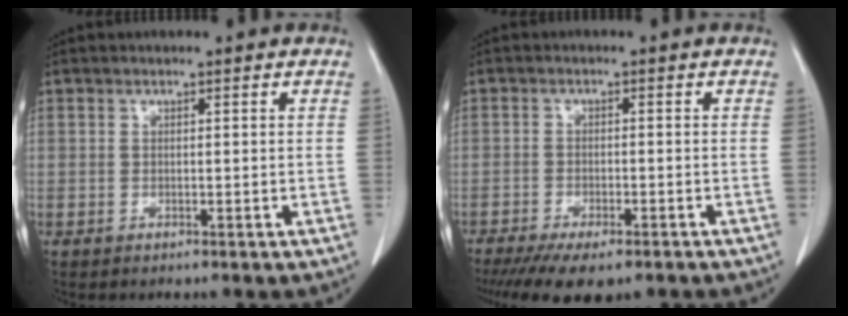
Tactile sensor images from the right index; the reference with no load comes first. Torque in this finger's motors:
{"motor_torque": [0.36, -0.63, -0.03, -0.05]}